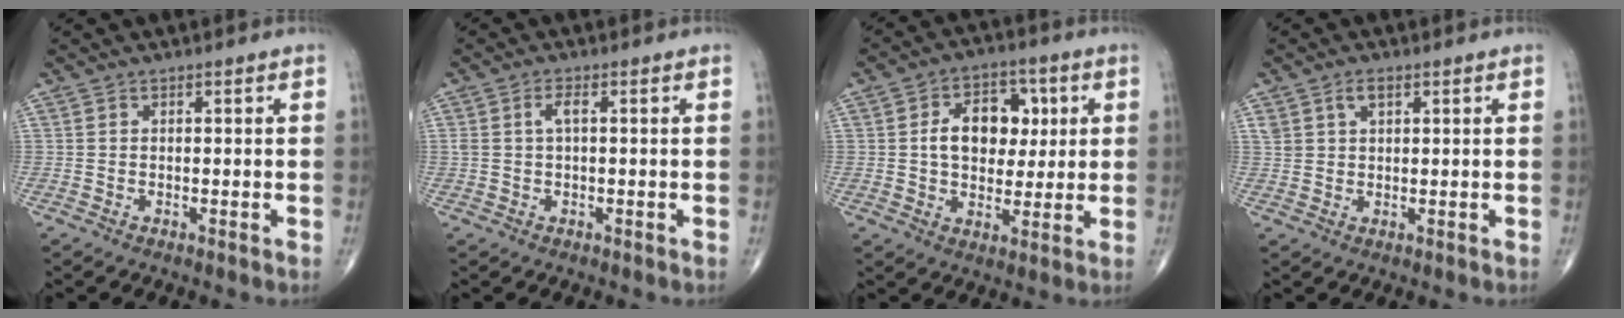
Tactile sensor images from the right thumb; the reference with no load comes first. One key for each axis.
{"total": 2.3, "fx": 0.5, "fy": 0.8, "fz": 2.1, "tx": -0.049, "ty": 0.010, "tz": 0.011}
{"total": 11.8, "fx": 2.0, "fy": 8.2, "fz": 8.2, "tx": -0.087, "ty": 0.008, "tz": 0.032}
{"total": 3.0, "fx": 1.6, "fy": 1.7, "fz": 1.9, "tx": -0.031, "ty": -0.003, "tz": 0.034}